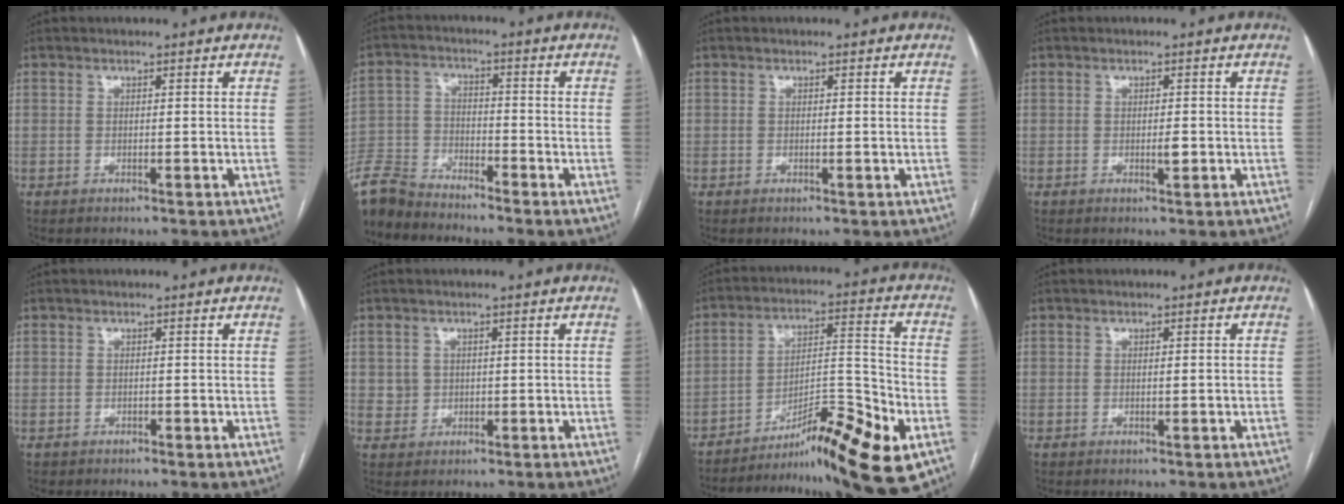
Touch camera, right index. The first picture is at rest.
{"total": 8.2, "force": [-8.0, 1.3, 1.0], "torque": [-0.025, -0.003, -0.162]}
{"total": 0.7, "force": [-0.1, -0.1, 0.7], "torque": [-0.011, -0.002, -0.001]}
{"total": 1.4, "force": [-0.3, 0.3, 1.3], "torque": [-0.024, -0.002, -0.004]}
{"total": 0.5, "force": [-0.3, 0.4, -0.1], "torque": [-0.001, 0.004, -0.008]}
{"total": 2.0, "force": [0.4, 1.9, 0.2], "torque": [0.001, 0.003, 0.008]}
{"total": 16.9, "force": [-10.2, 1.4, 13.4], "torque": [-0.185, 0.013, -0.152]}
{"total": 0.9, "force": [-0.1, -0.1, 0.9], "torque": [-0.016, -0.001, 0.002]}